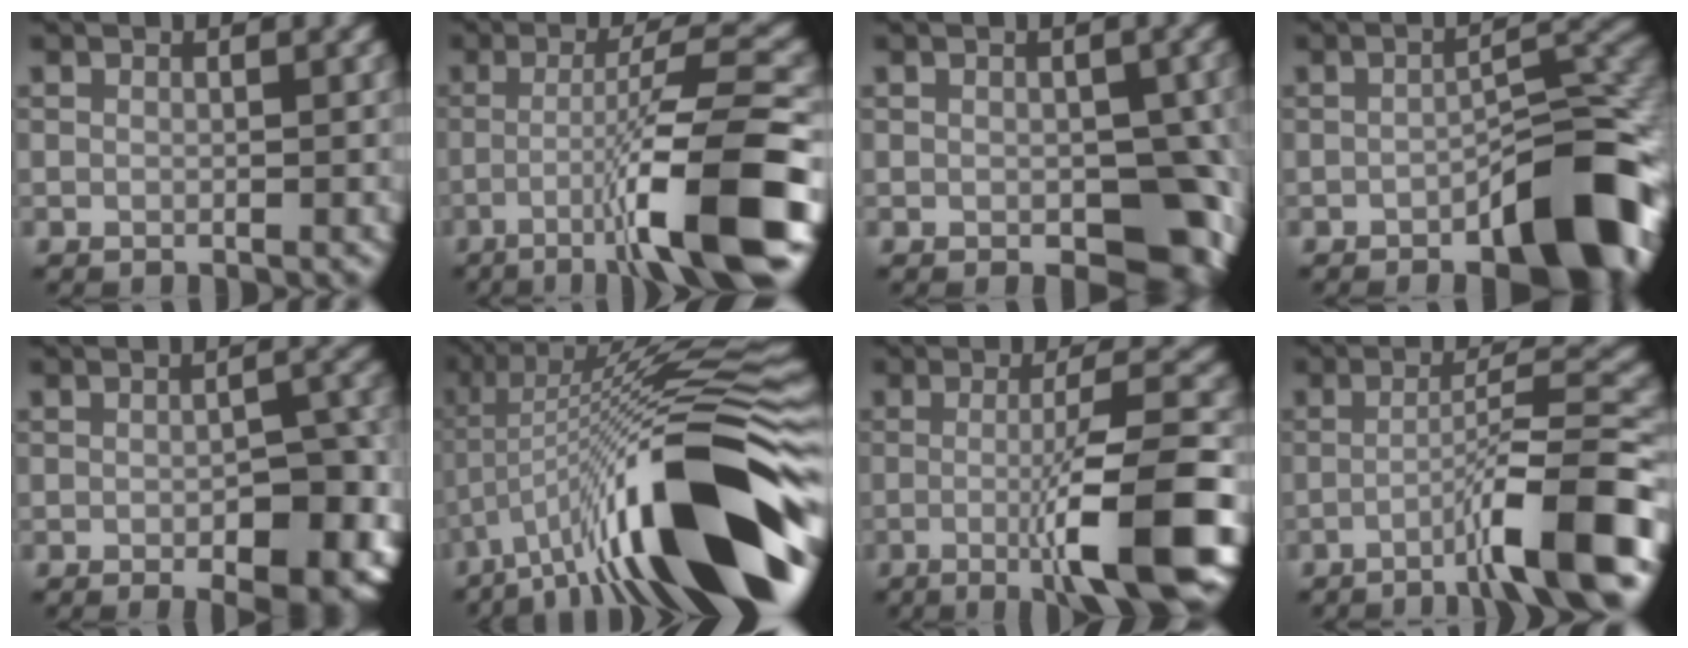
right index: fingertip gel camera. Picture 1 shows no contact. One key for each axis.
{"total": 10.8, "fx": -4.3, "fy": 1.2, "fz": 9.9, "tx": -0.139, "ty": 0.023, "tz": -0.070}
{"total": 6.6, "fx": -1.4, "fy": 3.8, "fz": 5.2, "tx": -0.067, "ty": -0.015, "tz": -0.012}
{"total": 8.7, "fx": -4.4, "fy": 2.8, "fz": 6.9, "tx": -0.082, "ty": 0.024, "tz": -0.069}
{"total": 9.5, "fx": -3.5, "fy": 4.2, "fz": 7.8, "tx": -0.090, "ty": -0.006, "tz": -0.035}
{"total": 18.6, "fx": -6.7, "fy": 5.4, "fz": 16.5, "tx": -0.261, "ty": 0.027, "tz": -0.119}
{"total": 9.2, "fx": -2.4, "fy": 1.3, "fz": 8.8, "tx": -0.121, "ty": 0.006, "tz": -0.047}
{"total": 8.6, "fx": -4.2, "fy": 1.0, "fz": 7.5, "tx": -0.107, "ty": 0.021, "tz": -0.076}